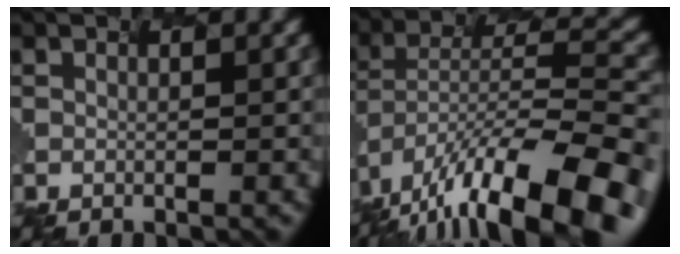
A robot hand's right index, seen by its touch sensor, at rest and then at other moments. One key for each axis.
{"total": 14.7, "fx": -11.2, "fy": 3.6, "fz": 8.9, "tx": -0.200, "ty": -0.002, "tz": -0.160}